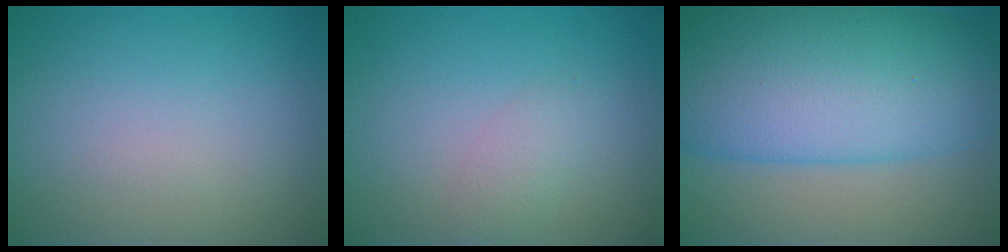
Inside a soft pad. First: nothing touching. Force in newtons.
{"total": 1.5, "press": 1.5, "slide": 0.1}
{"total": 14.1, "press": 14.1, "slide": 0.4}